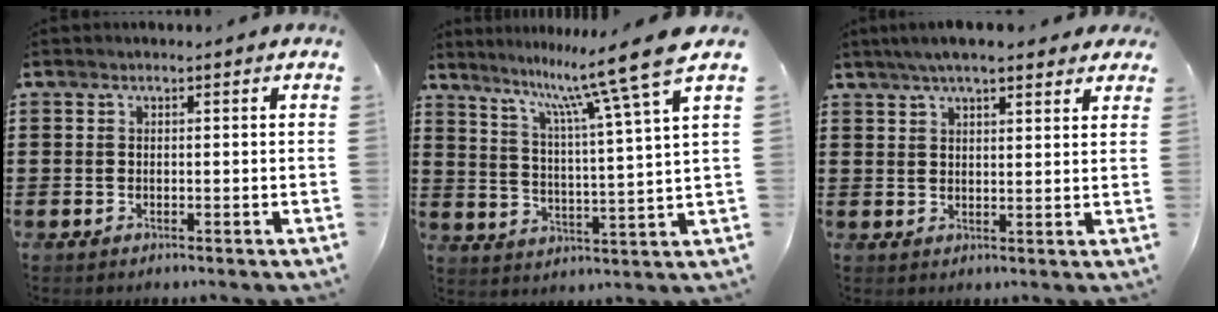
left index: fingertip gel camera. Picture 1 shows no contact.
{"total": 11.0, "force": [8.7, -1.3, 6.6], "torque": [-0.142, -0.048, 0.134]}
{"total": 5.4, "force": [4.4, 1.1, 3.1], "torque": [-0.069, 0.002, 0.078]}